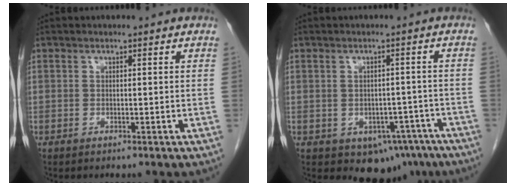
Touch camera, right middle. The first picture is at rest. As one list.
[{"total": 7.5, "force": [-4.7, 4.9, 3.0], "torque": [-0.017, 0.012, -0.057]}]